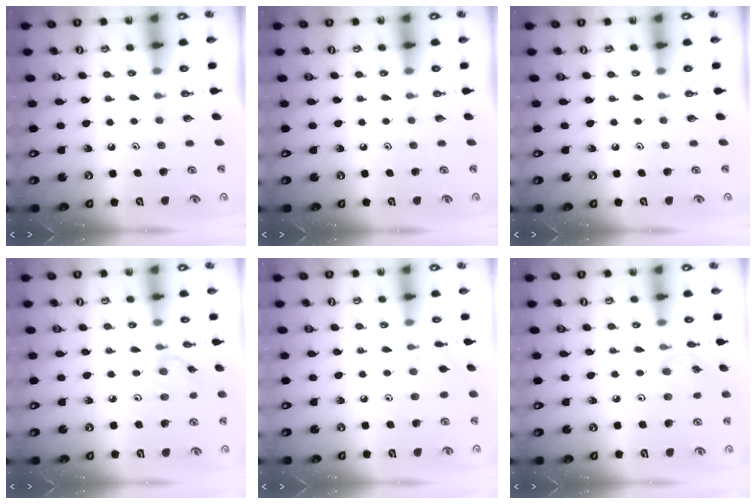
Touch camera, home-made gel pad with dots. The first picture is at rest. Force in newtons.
{"total": 0.0}
{"total": 0.0}
{"total": 0.7, "press": 0.7, "slide": 0.2}
{"total": 3.2, "press": 3.1, "slide": 0.6}
{"total": 3.1, "press": 3.1, "slide": 0.3}